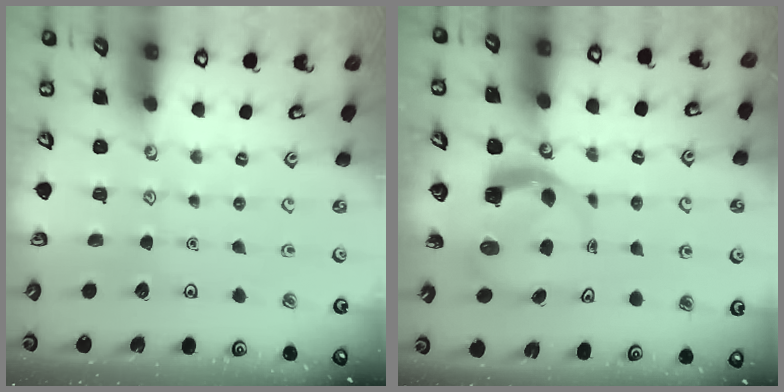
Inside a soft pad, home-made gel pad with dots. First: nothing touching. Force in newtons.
{"total": 5.1, "press": 5.1, "slide": 0.7}